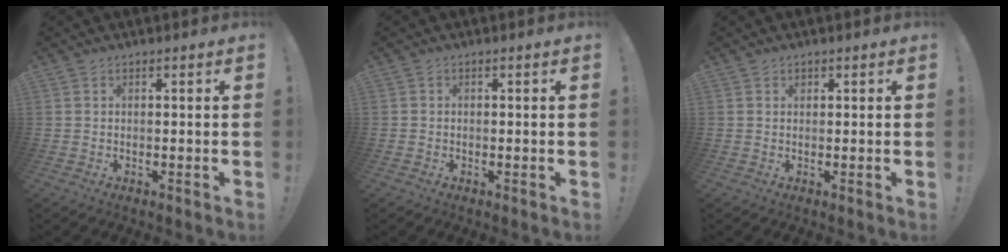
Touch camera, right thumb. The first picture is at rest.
{"total": 0.9, "force": [-0.5, 0.7, 0.0], "torque": [-0.005, 0.006, -0.008]}
{"total": 0.8, "force": [0.6, 0.6, 0.0], "torque": [0.012, -0.004, 0.009]}